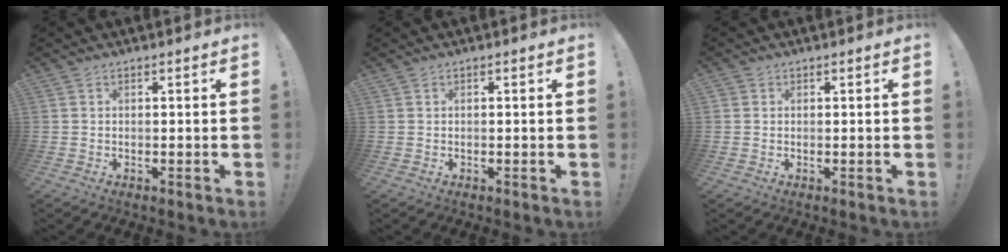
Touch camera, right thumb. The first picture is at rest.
{"total": 0.0}
{"total": 0.6, "force": [0.2, 0.6, 0.0], "torque": [0.000, 0.001, 0.004]}